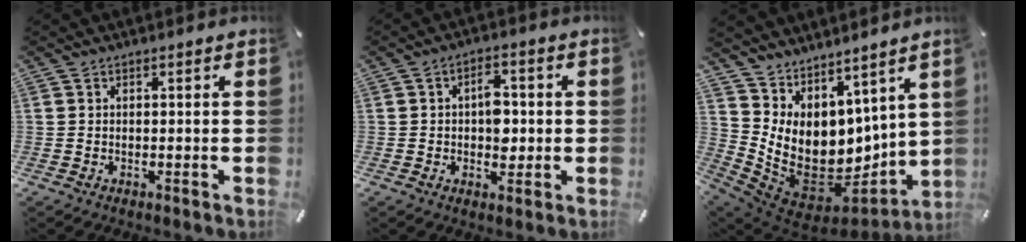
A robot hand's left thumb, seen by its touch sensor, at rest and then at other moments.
{"total": 6.0, "force": [0.0, 4.1, 4.4], "torque": [-0.044, -0.005, -0.008]}
{"total": 13.4, "force": [1.9, 10.4, 8.3], "torque": [-0.163, -0.057, 0.050]}